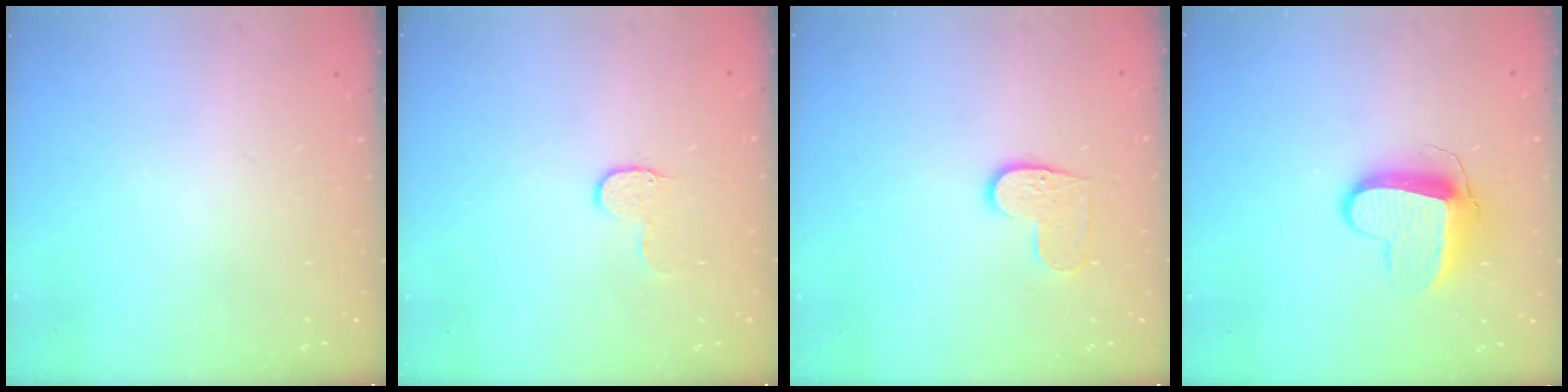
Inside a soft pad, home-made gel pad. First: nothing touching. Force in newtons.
{"total": 4.6, "press": 4.6, "slide": 0.5}
{"total": 6.1, "press": 6.1, "slide": 0.4}
{"total": 10.9, "press": 10.8, "slide": 0.6}